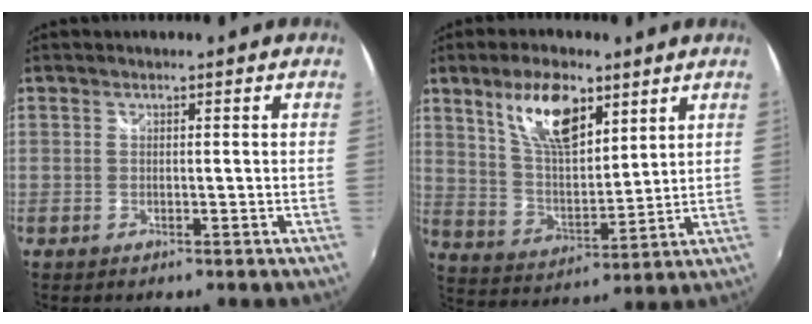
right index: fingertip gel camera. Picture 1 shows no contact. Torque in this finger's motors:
{"motor_torque": [0.43, 0.30, 0.30, 0.10]}